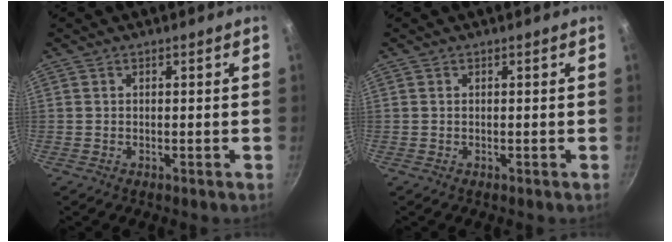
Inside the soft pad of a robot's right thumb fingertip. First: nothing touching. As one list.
[{"total": 0.0}]